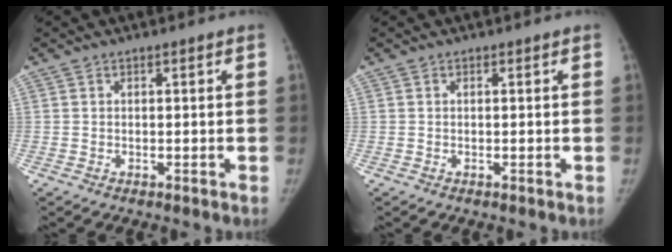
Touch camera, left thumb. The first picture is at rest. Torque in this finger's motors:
{"motor_torque": [0.04, -0.03, 0.18, -0.14, 0.00]}